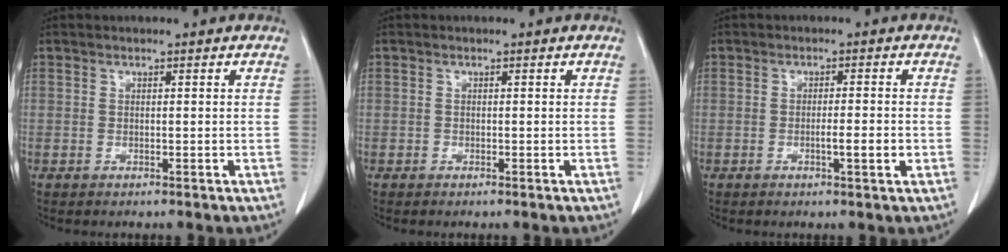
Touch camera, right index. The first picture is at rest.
{"total": 0.0}
{"total": 3.1, "force": [-0.9, 0.2, 3.0], "torque": [-0.047, -0.002, -0.013]}